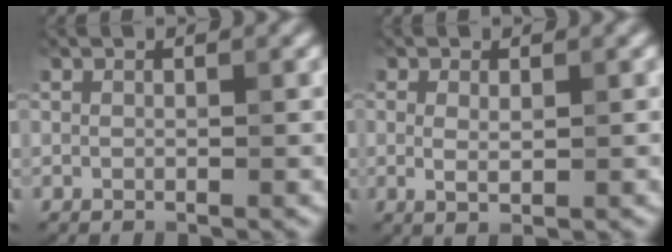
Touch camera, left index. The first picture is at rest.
{"total": 1.4, "force": [0.2, 0.5, 1.3], "torque": [-0.024, -0.002, 0.003]}